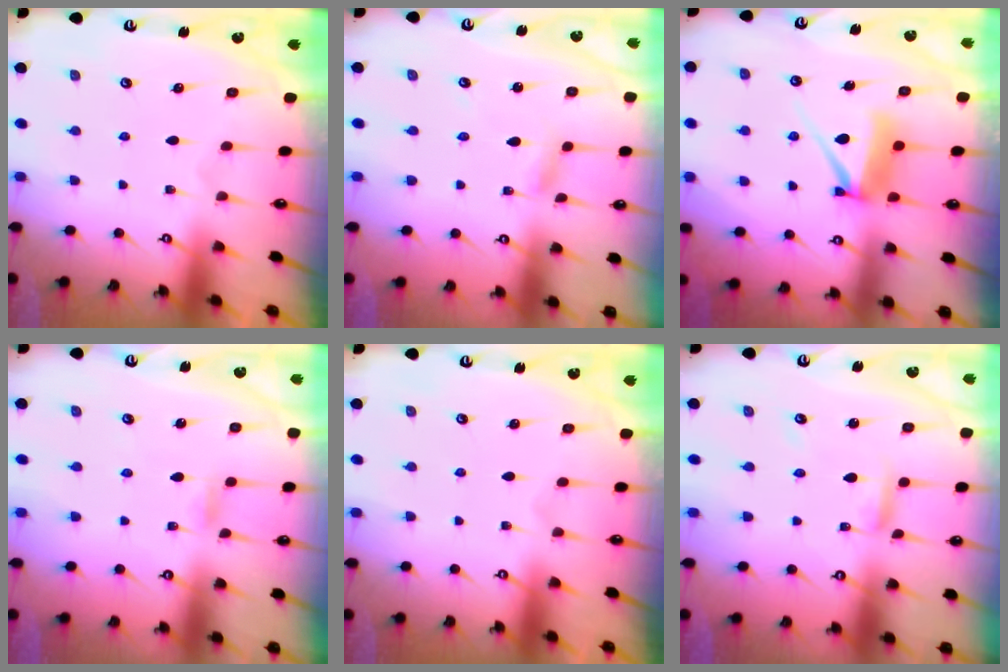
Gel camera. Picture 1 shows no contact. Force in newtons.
{"total": 2.8, "press": 2.8, "slide": 0.3}
{"total": 8.2, "press": 8.2, "slide": 0.8}
{"total": 3.1, "press": 3.1, "slide": 0.3}
{"total": 0.0}
{"total": 3.7, "press": 3.7, "slide": 0.3}